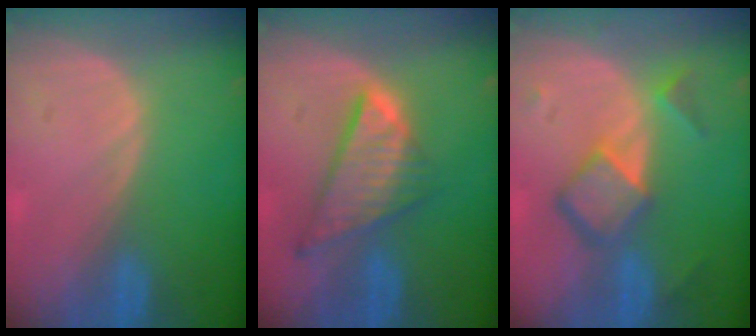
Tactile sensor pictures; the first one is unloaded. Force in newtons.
{"total": 8.7, "press": 7.4, "slide": 4.6}
{"total": 6.9, "press": 5.9, "slide": 3.6}